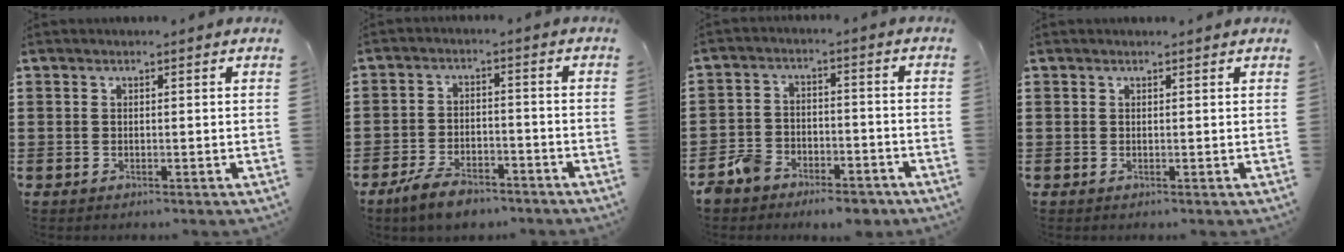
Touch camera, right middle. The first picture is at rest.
{"total": 5.3, "force": [-4.3, 2.1, 2.3], "torque": [-0.050, 0.008, -0.085]}
{"total": 5.9, "force": [-5.3, 2.2, 1.5], "torque": [-0.051, 0.009, -0.113]}
{"total": 0.0}